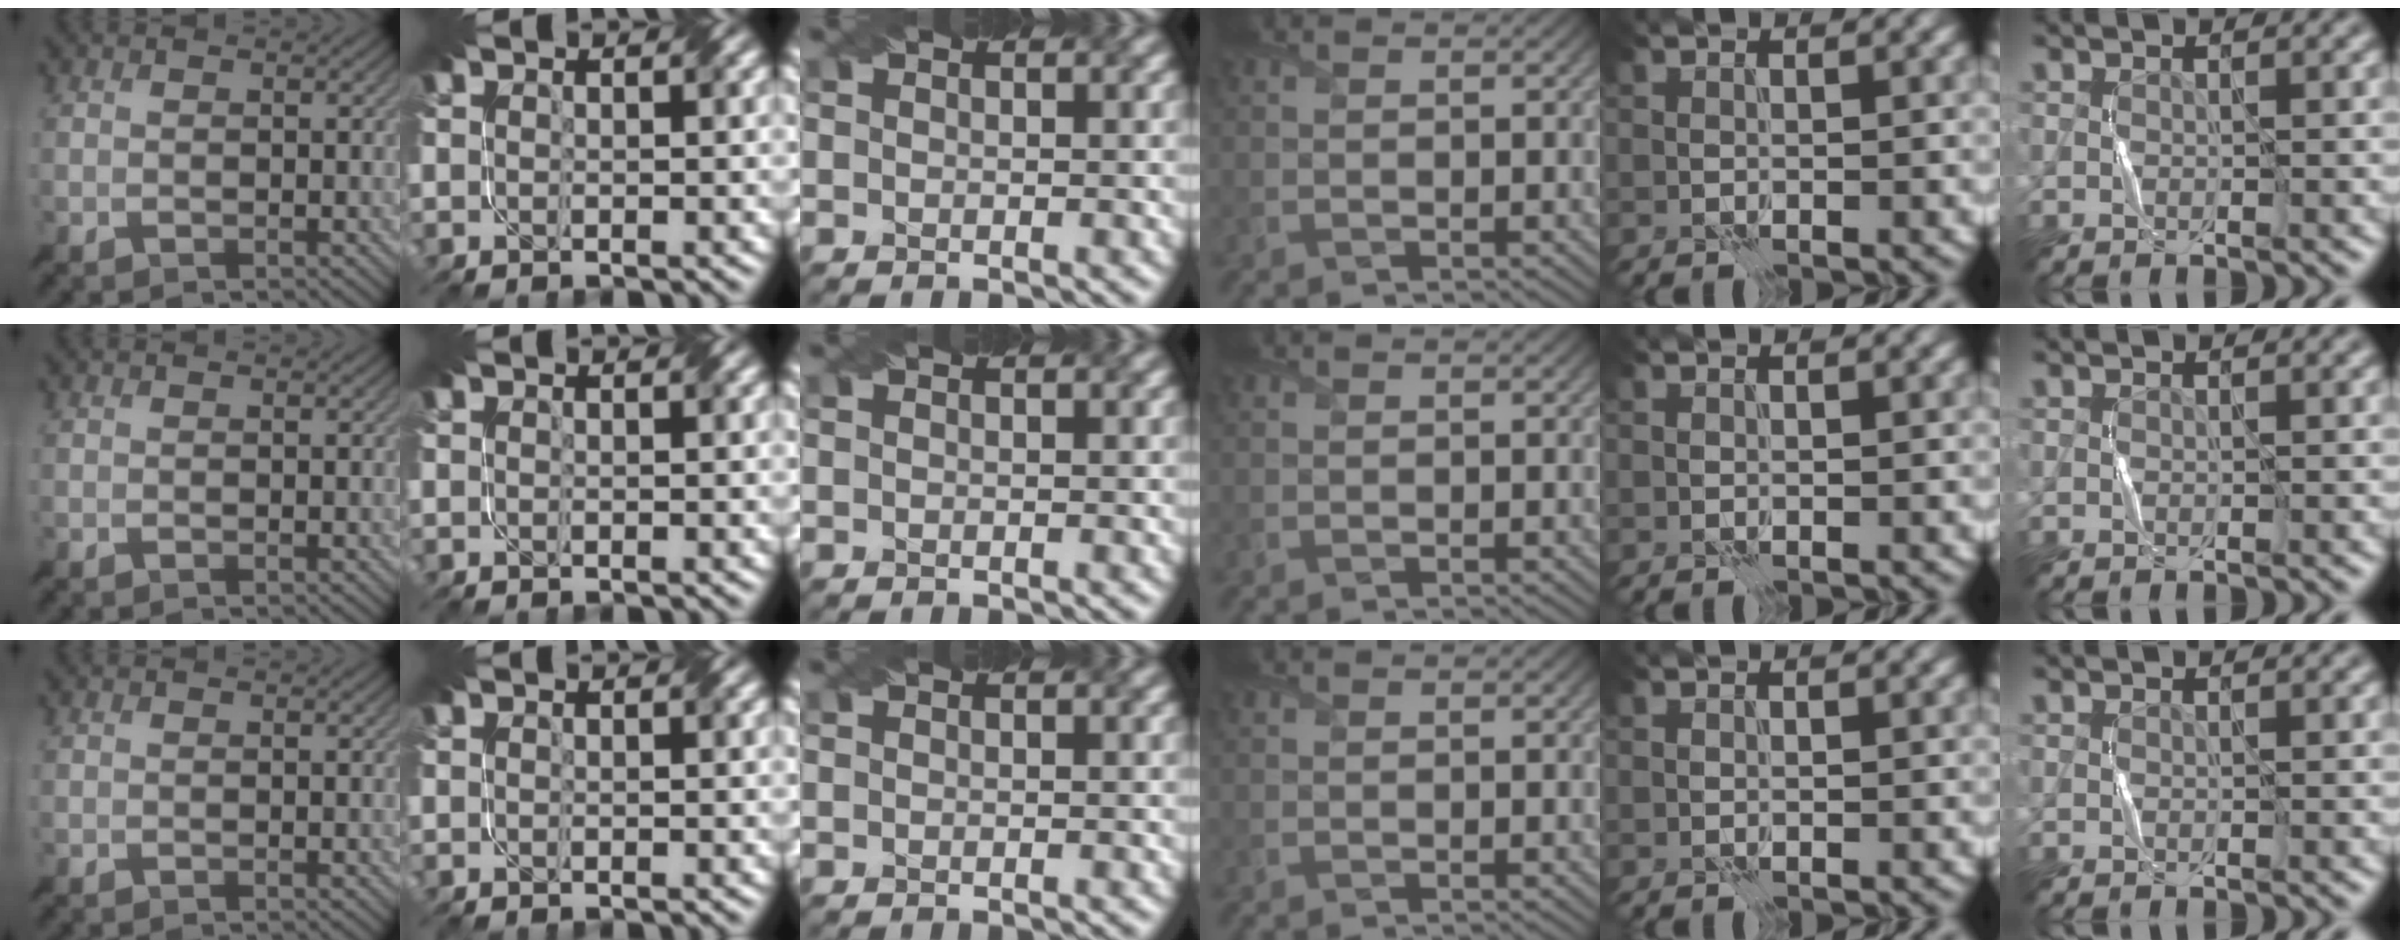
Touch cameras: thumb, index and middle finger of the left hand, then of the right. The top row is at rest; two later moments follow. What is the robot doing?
{"motion": "fold", "object": "coffee filter"}